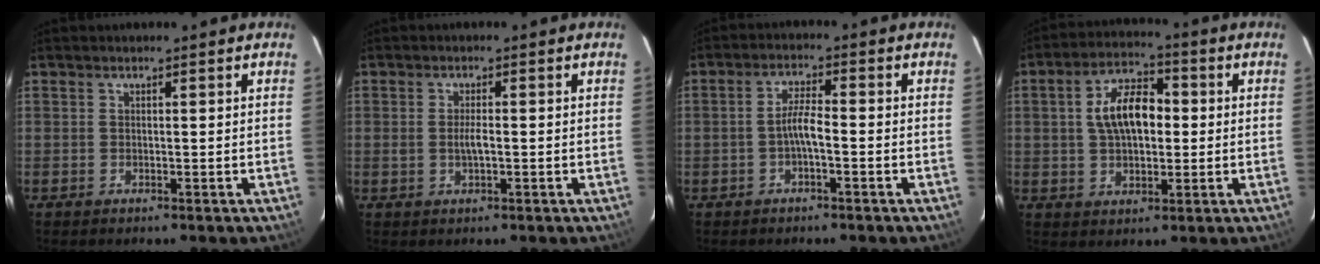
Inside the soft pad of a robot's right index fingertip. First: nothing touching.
{"total": 2.2, "force": [-0.3, 0.7, 2.1], "torque": [-0.040, -0.001, -0.005]}
{"total": 3.5, "force": [-1.3, 0.5, 3.2], "torque": [-0.066, 0.008, -0.026]}
{"total": 10.0, "force": [1.0, 5.6, 8.3], "torque": [-0.151, 0.023, 0.018]}